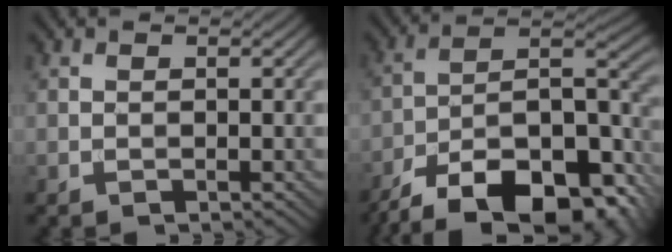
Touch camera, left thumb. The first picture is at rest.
{"total": 18.6, "force": [-14.0, 6.2, 10.5], "torque": [-0.186, -0.017, -0.215]}